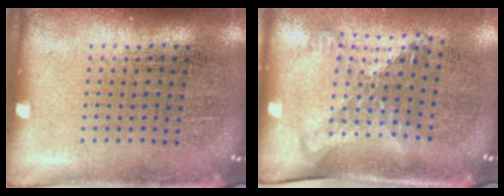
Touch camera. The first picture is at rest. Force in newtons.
{"total": 1.7, "press": 1.3, "slide": 1.0}